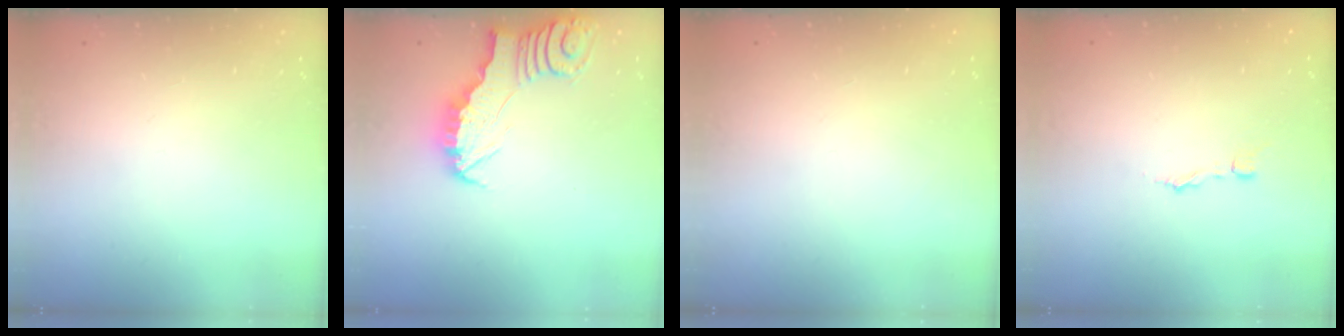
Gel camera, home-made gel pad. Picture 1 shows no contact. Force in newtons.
{"total": 2.9, "press": 2.9, "slide": 0.3}
{"total": 1.6, "press": 1.6, "slide": 0.0}
{"total": 1.7, "press": 1.7, "slide": 0.1}